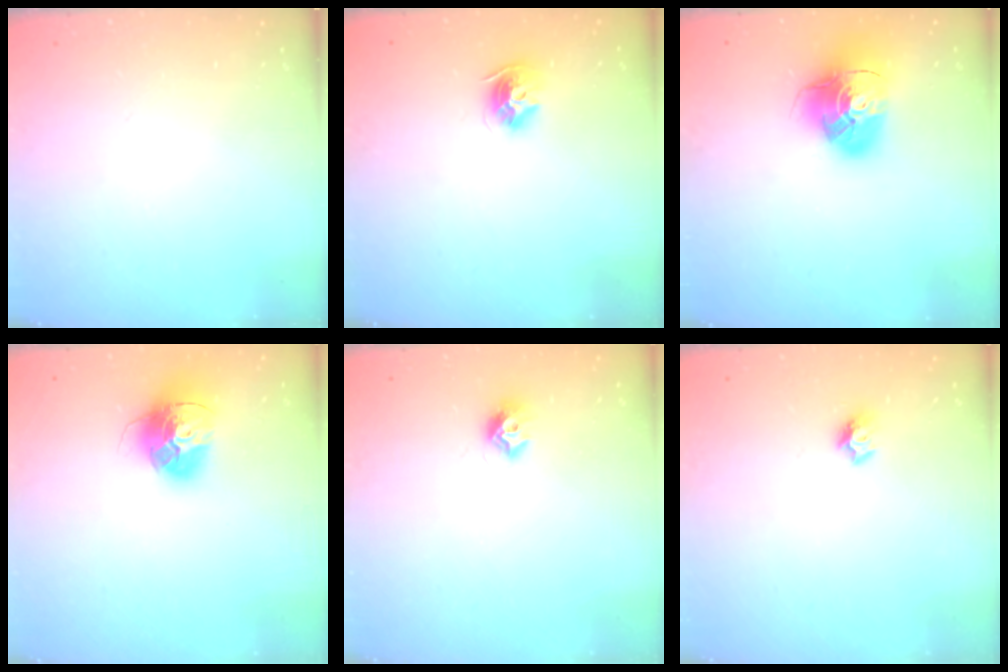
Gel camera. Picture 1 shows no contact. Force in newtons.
{"total": 9.5, "press": 9.5, "slide": 0.4}
{"total": 14.4, "press": 14.3, "slide": 1.8}
{"total": 15.1, "press": 15.0, "slide": 1.5}
{"total": 7.3, "press": 7.3, "slide": 0.3}
{"total": 7.0, "press": 7.0, "slide": 0.7}